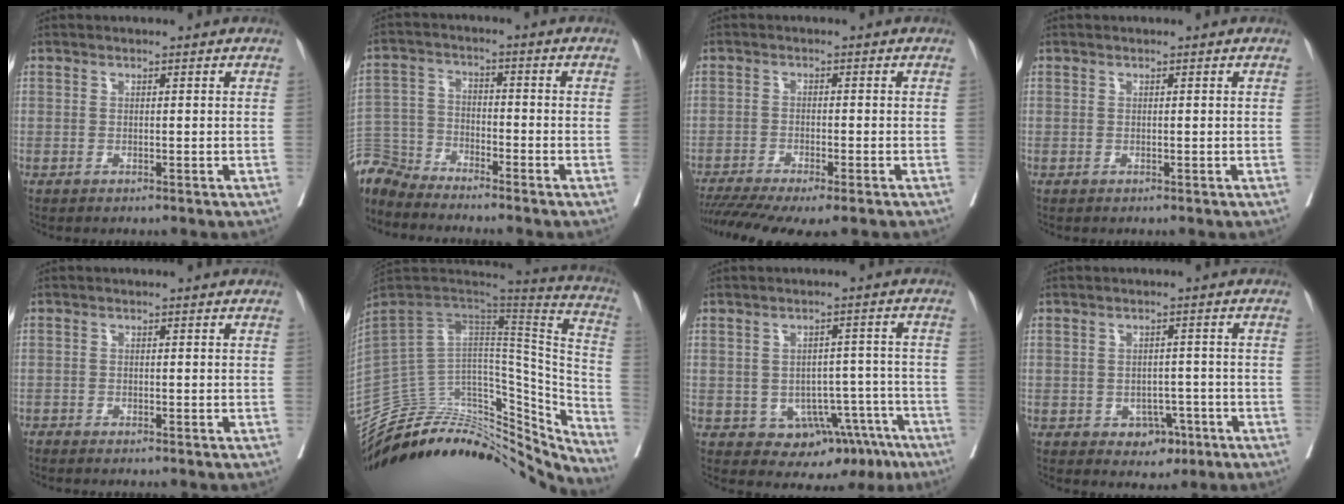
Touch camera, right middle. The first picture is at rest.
{"total": 6.7, "force": [-6.7, 0.2, -0.3], "torque": [0.006, 0.004, -0.134]}
{"total": 10.7, "force": [-8.6, 1.3, 6.3], "torque": [-0.102, -0.012, -0.133]}
{"total": 0.0}
{"total": 1.5, "force": [-1.4, 0.0, 0.4], "torque": [-0.005, 0.001, -0.024]}
{"total": 37.2, "force": [-31.2, 14.2, 14.7], "torque": [-0.216, 0.019, -0.426]}
{"total": 8.8, "force": [-5.0, 6.0, 4.0], "torque": [-0.022, 0.028, -0.059]}
{"total": 3.9, "force": [-1.8, 2.9, 1.9], "torque": [-0.011, 0.009, -0.016]}